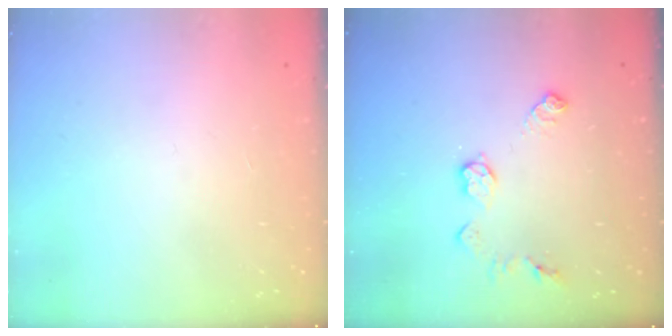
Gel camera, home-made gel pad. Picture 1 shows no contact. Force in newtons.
{"total": 7.5, "press": 7.5, "slide": 0.3}